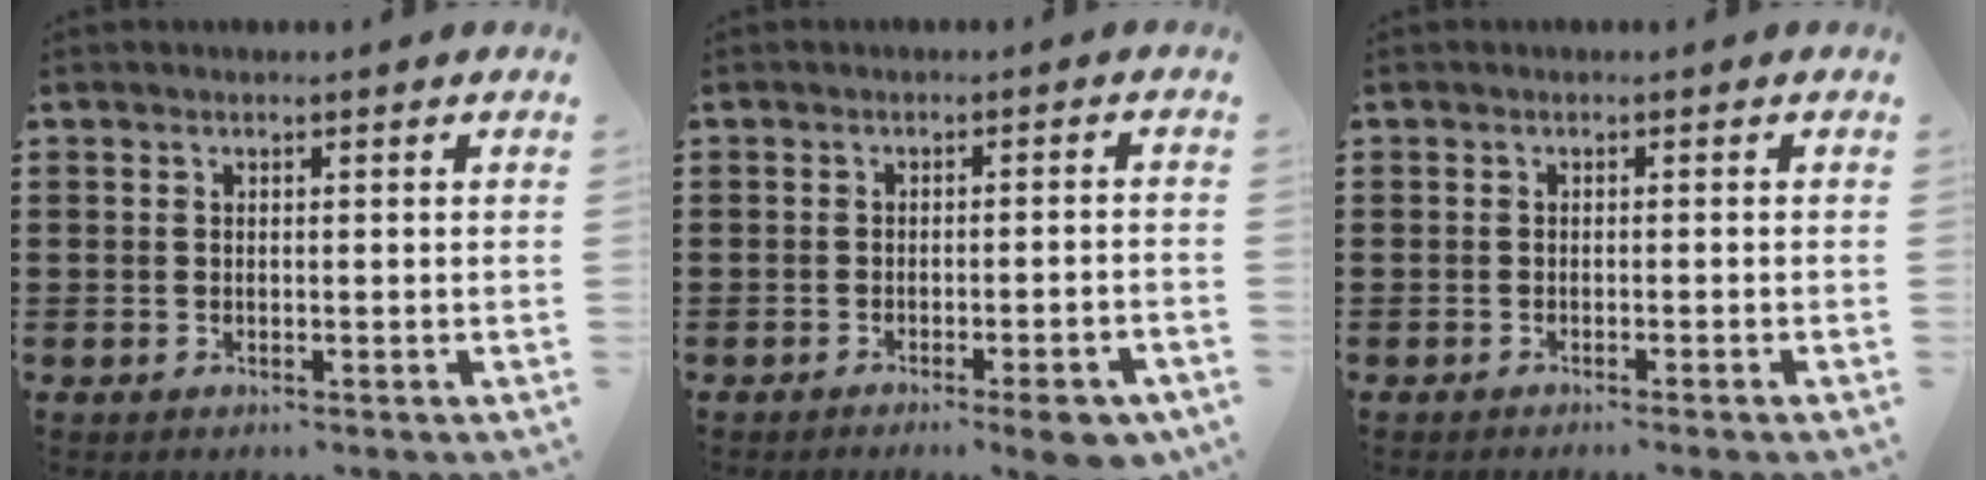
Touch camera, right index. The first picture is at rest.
{"total": 4.3, "force": [-3.0, 0.0, 3.1], "torque": [-0.047, -0.010, -0.049]}
{"total": 0.9, "force": [-0.7, -0.4, 0.4], "torque": [-0.009, -0.004, -0.015]}